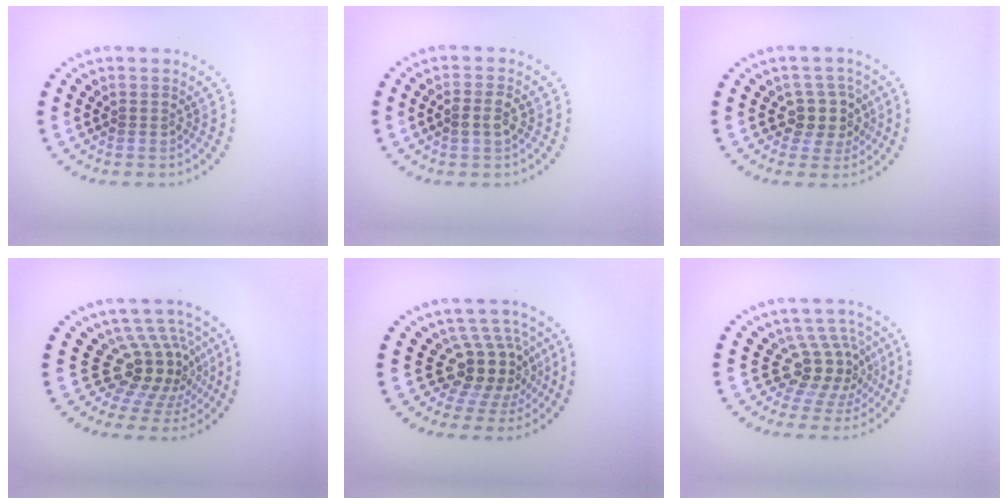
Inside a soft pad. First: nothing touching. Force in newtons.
{"total": 1.8, "press": 1.8, "slide": 0.1}
{"total": 2.8, "press": 2.3, "slide": 1.6}
{"total": 5.0, "press": 3.6, "slide": 3.4}
{"total": 4.4, "press": 3.4, "slide": 2.9}
{"total": 4.0, "press": 2.8, "slide": 2.9}